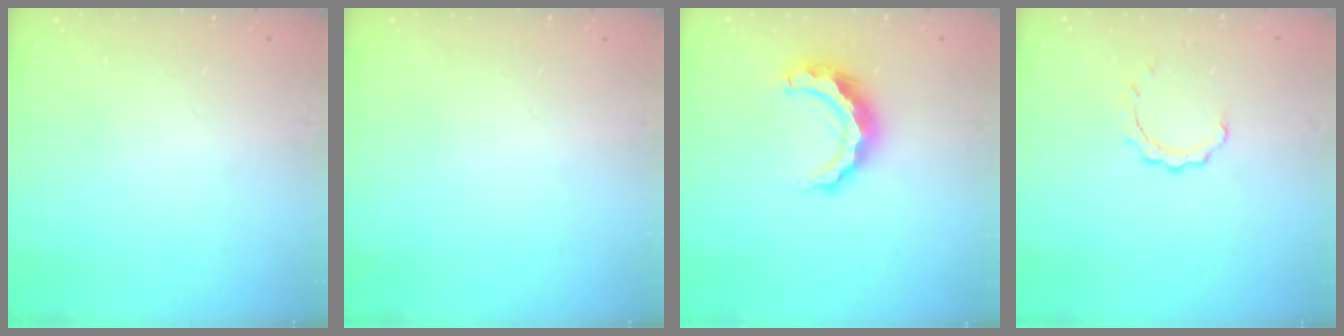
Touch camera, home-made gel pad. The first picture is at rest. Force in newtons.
{"total": 0.0}
{"total": 10.5, "press": 10.5, "slide": 0.6}
{"total": 3.8, "press": 3.7, "slide": 0.3}